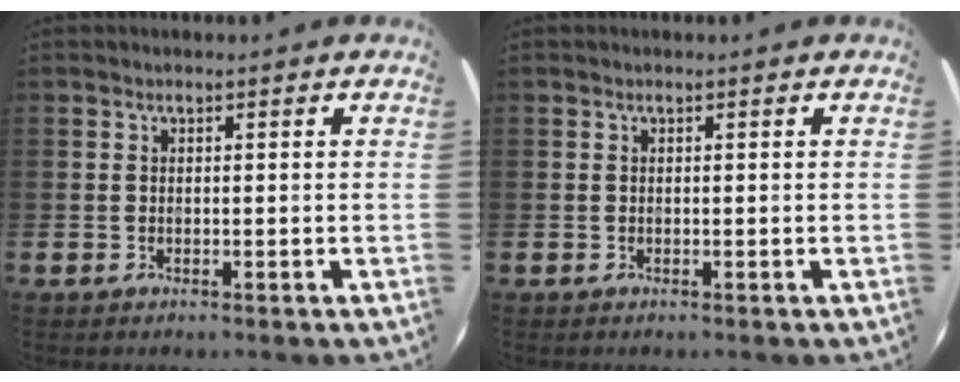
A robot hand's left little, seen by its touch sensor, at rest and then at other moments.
{"total": 0.0}